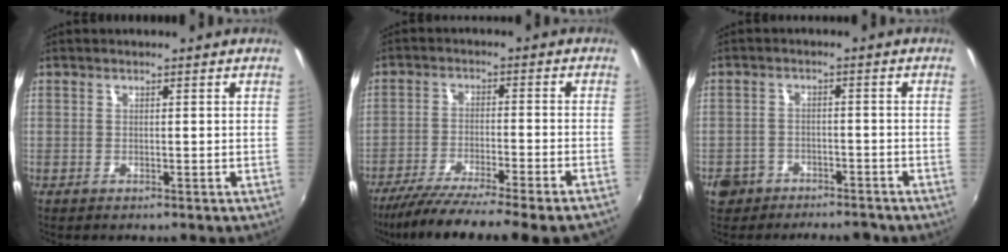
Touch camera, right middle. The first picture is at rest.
{"total": 17.1, "force": [-14.8, -1.0, 8.5], "torque": [-0.152, -0.055, -0.226]}
{"total": 7.1, "force": [-5.1, 4.5, 2.1], "torque": [-0.064, 0.012, -0.075]}